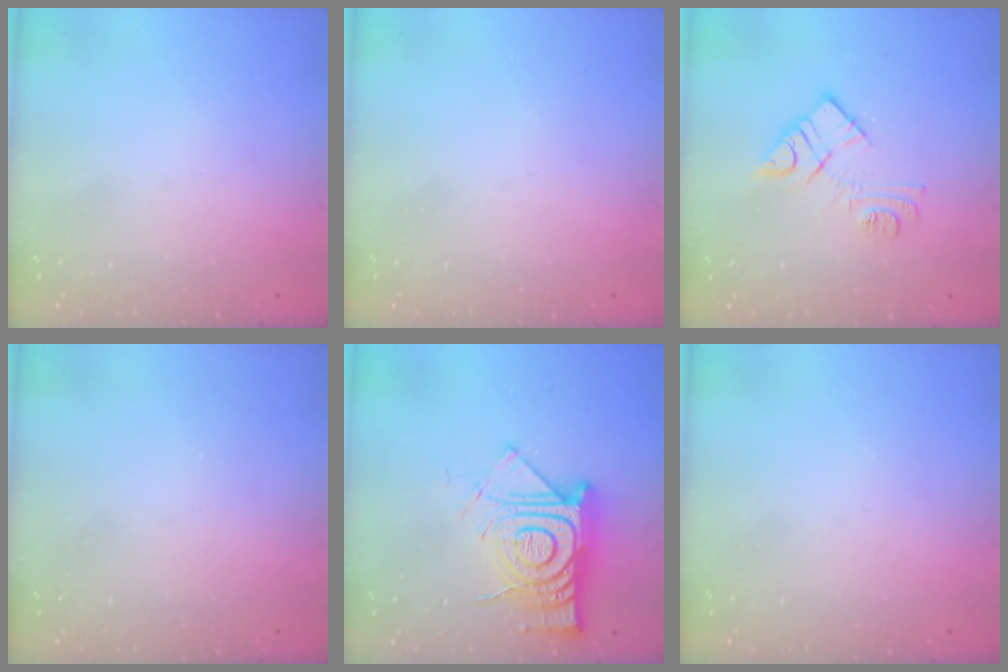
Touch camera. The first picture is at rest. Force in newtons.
{"total": 0.0}
{"total": 11.0, "press": 11.0, "slide": 0.6}
{"total": 1.8, "press": 1.8, "slide": 0.4}
{"total": 16.8, "press": 16.7, "slide": 1.5}
{"total": 0.0}